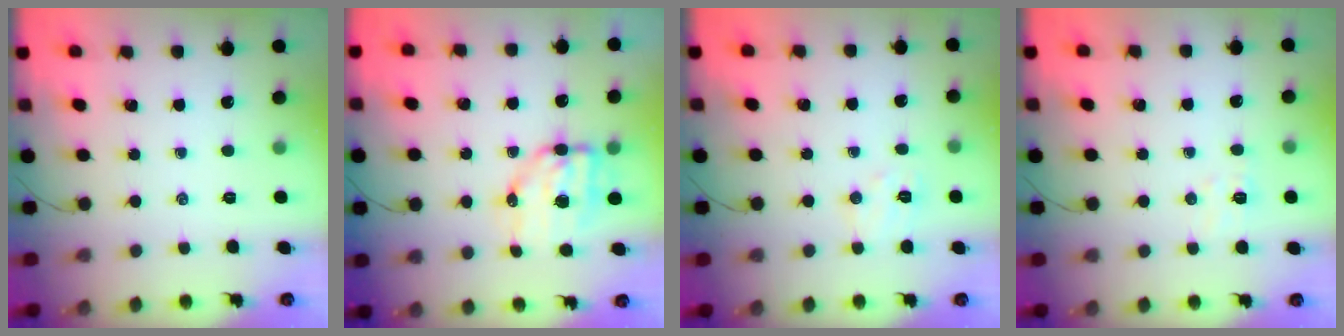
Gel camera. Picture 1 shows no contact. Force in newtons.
{"total": 7.9, "press": 7.7, "slide": 1.4}
{"total": 6.0, "press": 5.9, "slide": 1.0}
{"total": 5.7, "press": 5.6, "slide": 0.9}